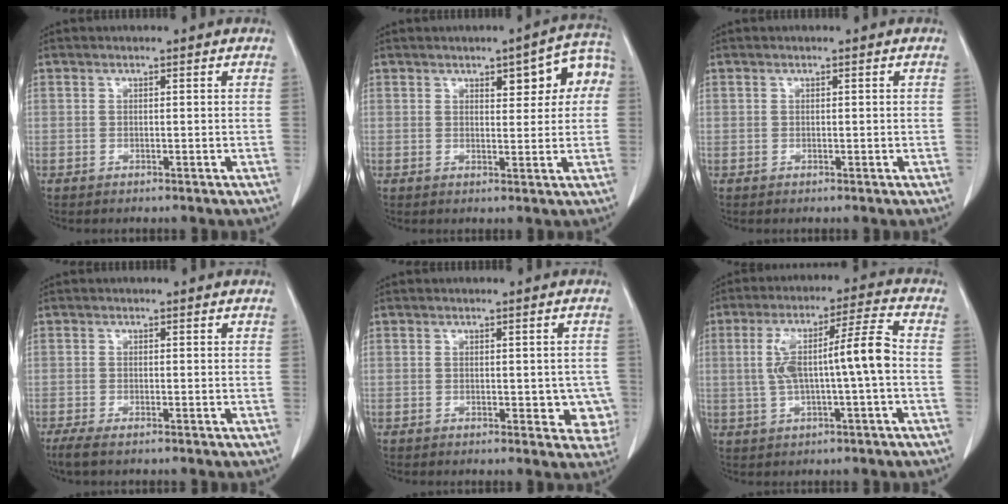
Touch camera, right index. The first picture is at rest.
{"total": 7.5, "force": [2.3, 2.5, 6.7], "torque": [-0.075, 0.025, 0.026]}
{"total": 0.0}
{"total": 2.4, "force": [-1.6, 0.5, 1.7], "torque": [-0.030, -0.006, -0.030]}
{"total": 4.8, "force": [-0.8, 2.4, 4.0], "torque": [-0.022, 0.002, -0.007]}
{"total": 10.4, "force": [-0.3, 0.6, 10.4], "torque": [-0.188, 0.028, -0.004]}